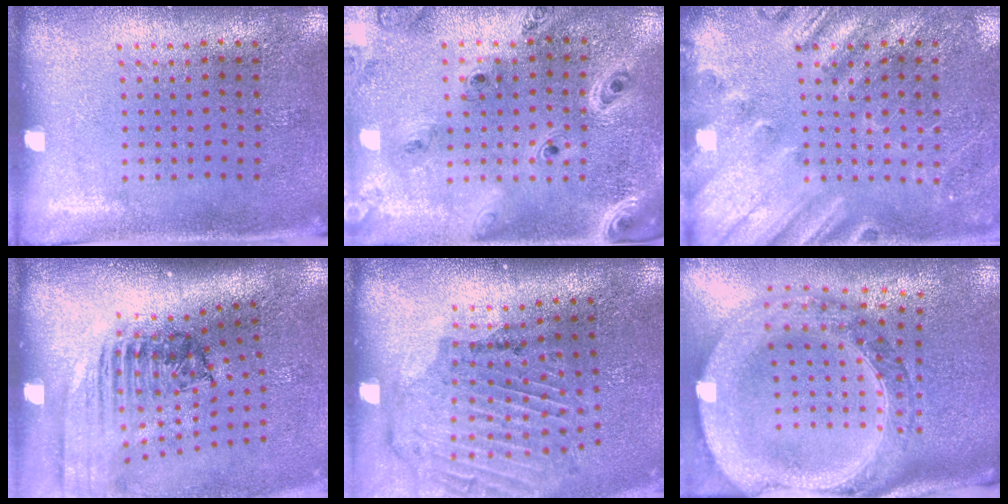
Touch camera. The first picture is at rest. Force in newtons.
{"total": 1.8, "press": 1.7, "slide": 0.4}
{"total": 2.3, "press": 2.2, "slide": 0.6}
{"total": 2.4, "press": 1.6, "slide": 1.7}
{"total": 2.0, "press": 1.9, "slide": 0.6}
{"total": 3.7, "press": 2.9, "slide": 2.2}